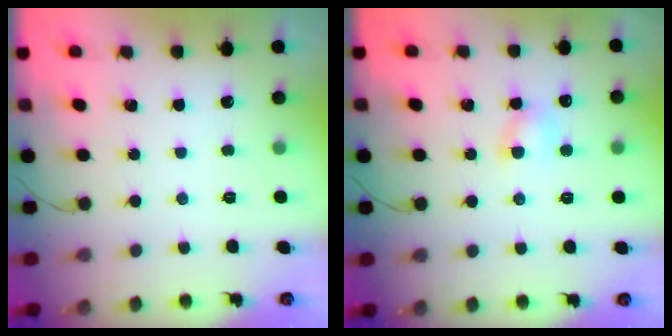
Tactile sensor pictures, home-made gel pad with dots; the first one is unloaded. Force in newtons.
{"total": 5.5, "press": 5.3, "slide": 1.4}